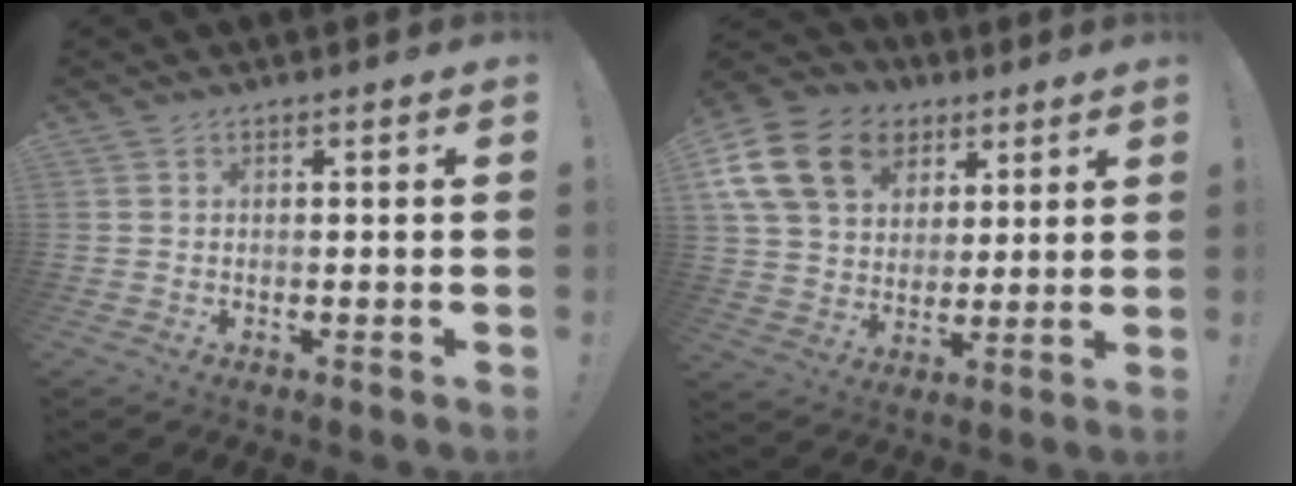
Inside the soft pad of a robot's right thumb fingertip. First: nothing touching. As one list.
[{"total": 19.6, "force": [8.1, 14.5, 10.4], "torque": [-0.168, -0.029, 0.161]}]